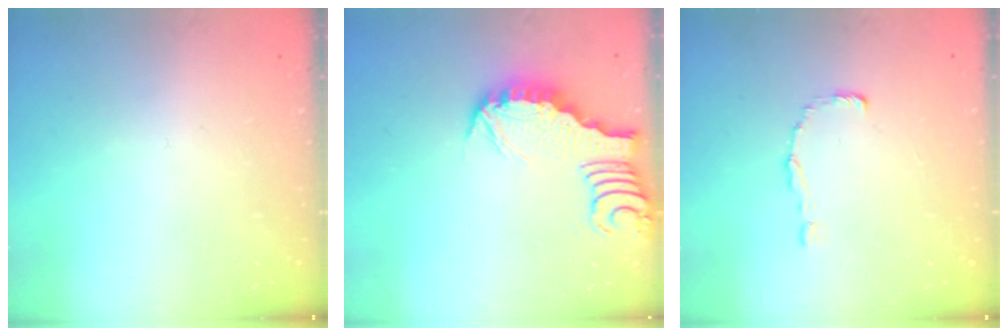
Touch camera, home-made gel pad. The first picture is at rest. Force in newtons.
{"total": 3.2, "press": 3.2, "slide": 0.4}
{"total": 0.0}